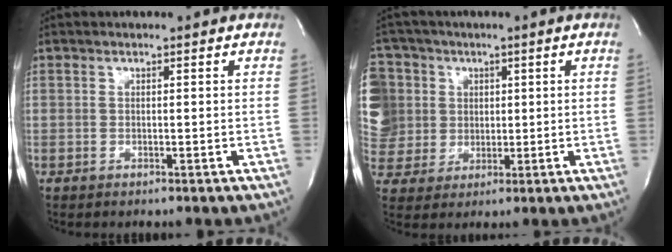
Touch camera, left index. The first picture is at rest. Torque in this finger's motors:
{"motor_torque": [1.75, -0.38, 0.69, 0.21]}